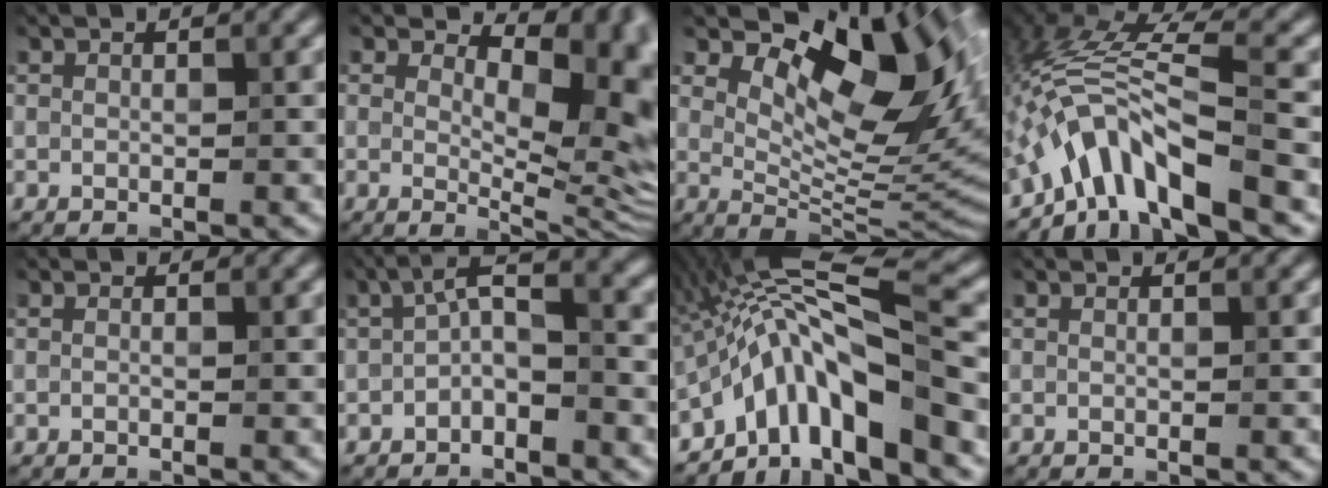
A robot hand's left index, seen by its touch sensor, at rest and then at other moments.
{"total": 11.5, "force": [3.3, 5.7, 9.4], "torque": [-0.101, -0.006, 0.057]}
{"total": 14.0, "force": [6.4, 6.7, 10.5], "torque": [-0.135, 0.006, 0.102]}
{"total": 9.0, "force": [-5.1, 2.4, 7.0], "torque": [-0.123, 0.018, -0.096]}
{"total": 0.0}
{"total": 3.8, "force": [-1.5, 1.2, 3.3], "torque": [-0.061, 0.018, -0.035]}
{"total": 11.2, "force": [-4.5, 2.4, 10.0], "torque": [-0.156, 0.022, -0.077]}
{"total": 0.0}